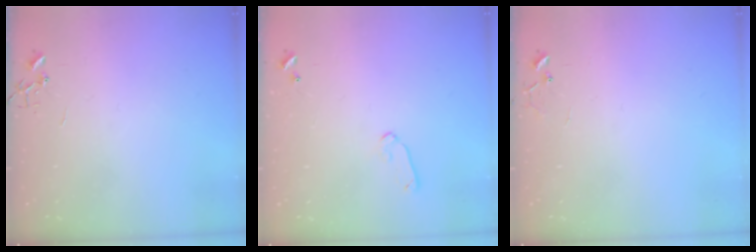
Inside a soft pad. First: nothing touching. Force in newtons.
{"total": 6.8, "press": 6.7, "slide": 1.0}
{"total": 6.6, "press": 6.6, "slide": 0.5}